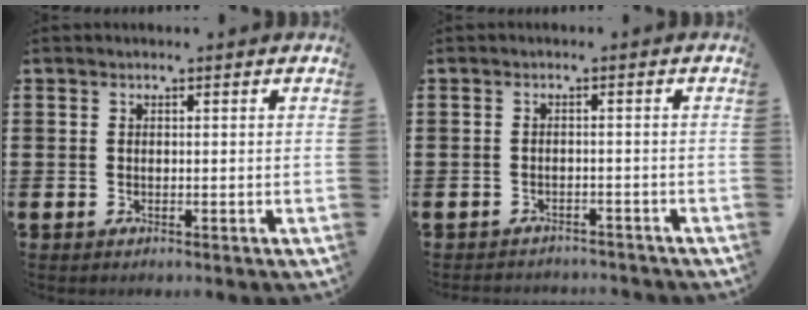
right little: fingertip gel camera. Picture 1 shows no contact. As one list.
[{"total": 1.3, "force": [-1.2, -0.1, -0.4], "torque": [0.004, 0.002, -0.026]}]